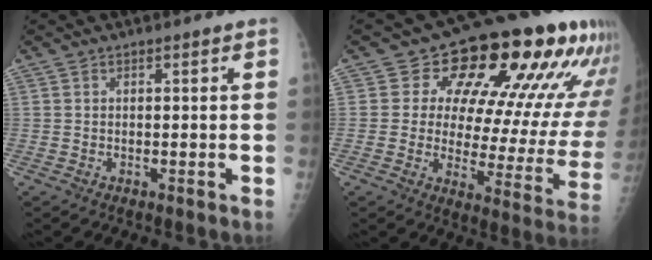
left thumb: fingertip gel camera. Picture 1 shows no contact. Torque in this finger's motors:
{"motor_torque": [0.50, 0.70, -0.16, -0.31, 0.09]}